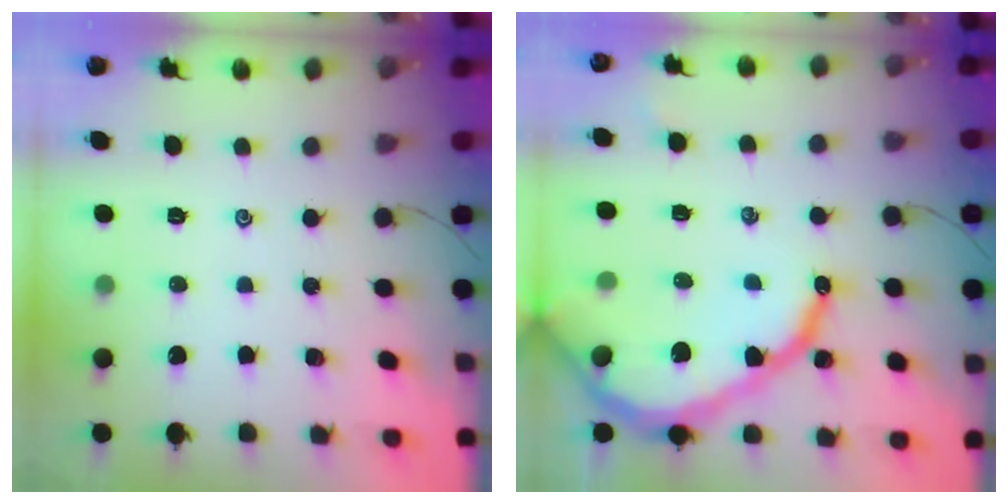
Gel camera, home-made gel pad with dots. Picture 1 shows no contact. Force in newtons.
{"total": 17.2, "press": 17.1, "slide": 1.5}